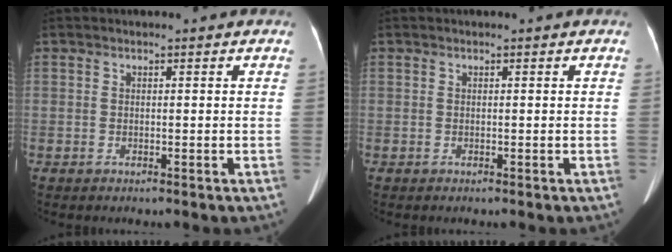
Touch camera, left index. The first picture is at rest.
{"total": 0.0}